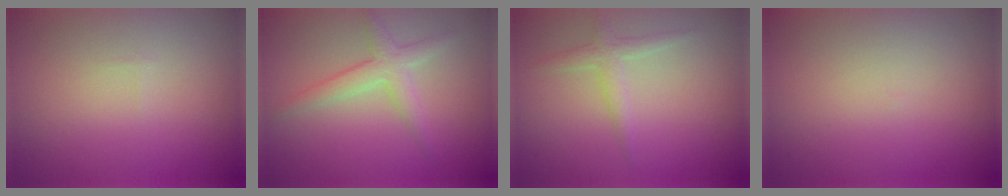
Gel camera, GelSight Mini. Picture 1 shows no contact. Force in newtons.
{"total": 2.6, "press": 2.6, "slide": 0.1}
{"total": 1.8, "press": 1.8, "slide": 0.0}
{"total": 0.0}